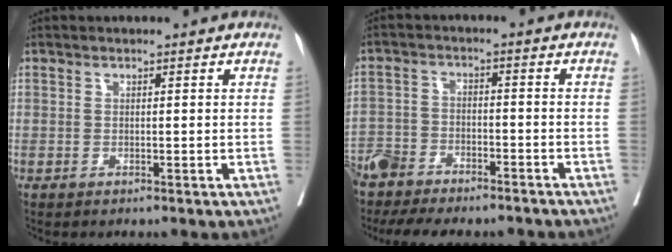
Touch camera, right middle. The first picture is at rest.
{"total": 12.1, "force": [-10.8, 3.6, 4.2], "torque": [-0.076, 0.006, -0.168]}